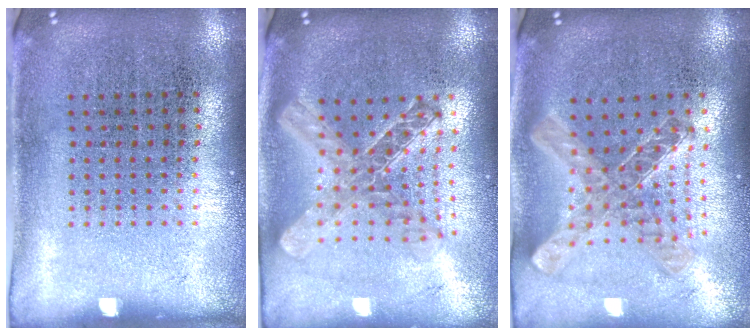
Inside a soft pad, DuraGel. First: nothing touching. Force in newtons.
{"total": 2.1, "press": 1.8, "slide": 1.1}
{"total": 1.1, "press": 1.0, "slide": 0.3}